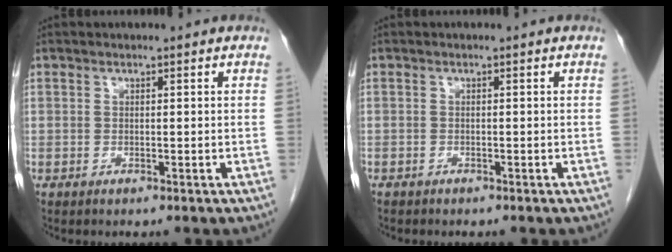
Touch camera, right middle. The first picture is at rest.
{"total": 1.0, "force": [-0.9, 0.5, 0.2], "torque": [-0.011, 0.000, -0.013]}